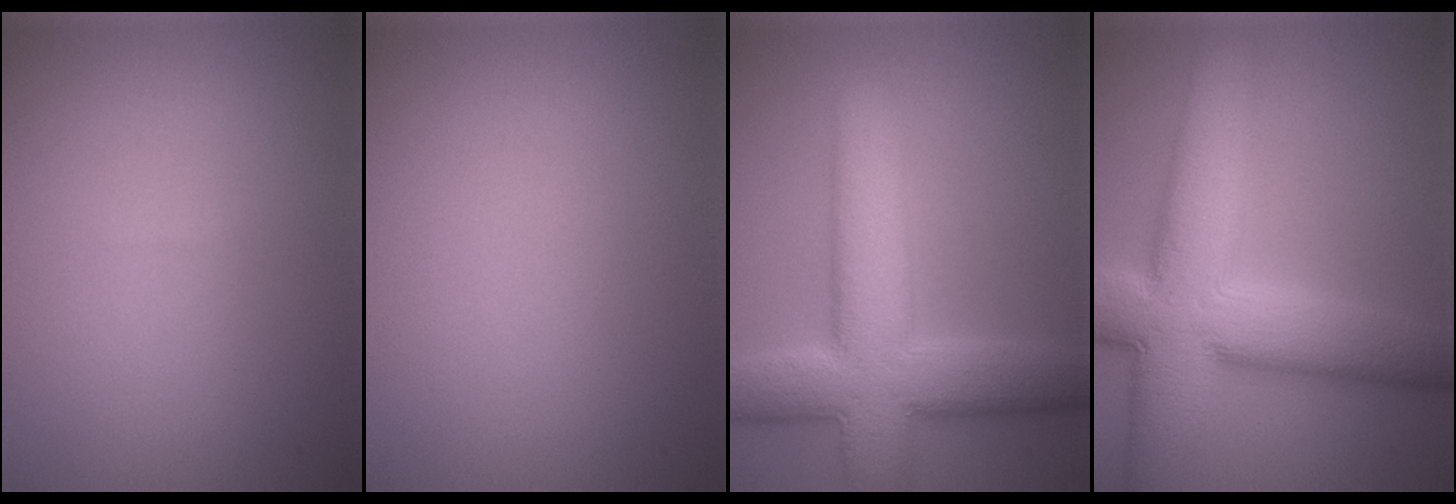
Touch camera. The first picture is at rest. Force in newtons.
{"total": 0.0}
{"total": 10.0, "press": 10.0, "slide": 0.6}
{"total": 12.5, "press": 12.5, "slide": 0.8}